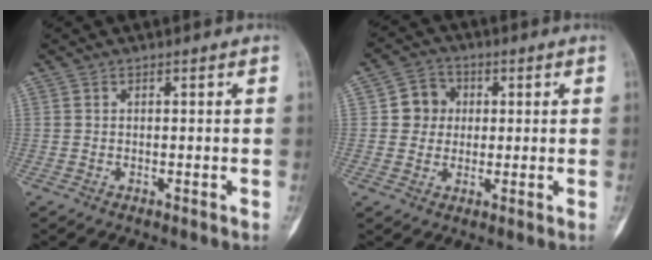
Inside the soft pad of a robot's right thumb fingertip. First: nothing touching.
{"total": 6.1, "force": [0.8, 5.7, 2.0], "torque": [0.003, 0.008, 0.005]}